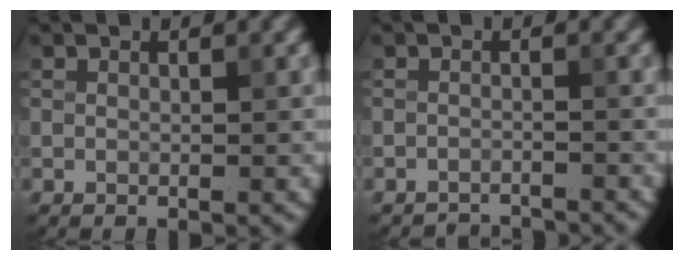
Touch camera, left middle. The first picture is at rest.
{"total": 2.8, "force": [-2.8, 0.2, 0.2], "torque": [0.002, -0.007, -0.045]}